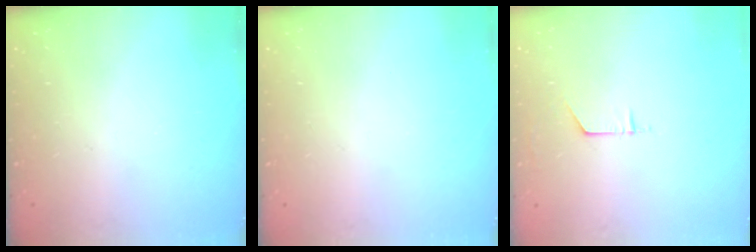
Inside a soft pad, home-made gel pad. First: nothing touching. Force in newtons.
{"total": 0.0}
{"total": 5.7, "press": 5.7, "slide": 0.5}